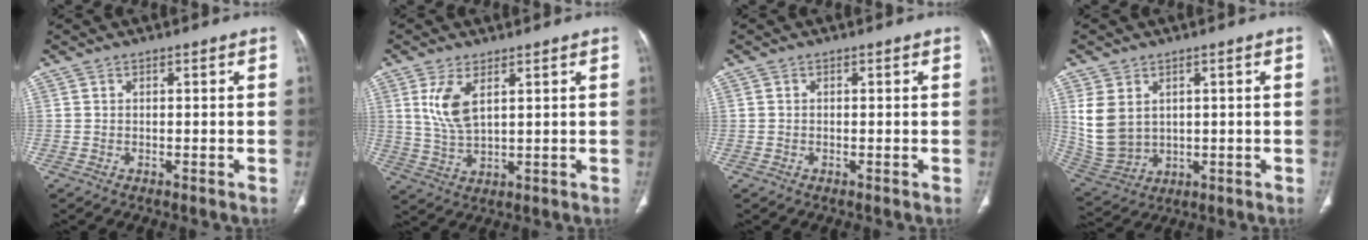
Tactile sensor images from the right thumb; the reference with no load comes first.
{"total": 6.8, "force": [2.7, 2.9, 5.6], "torque": [-0.118, -0.013, 0.065]}
{"total": 0.0}
{"total": 9.5, "force": [2.3, 7.2, 5.6], "torque": [-0.107, -0.012, 0.072]}